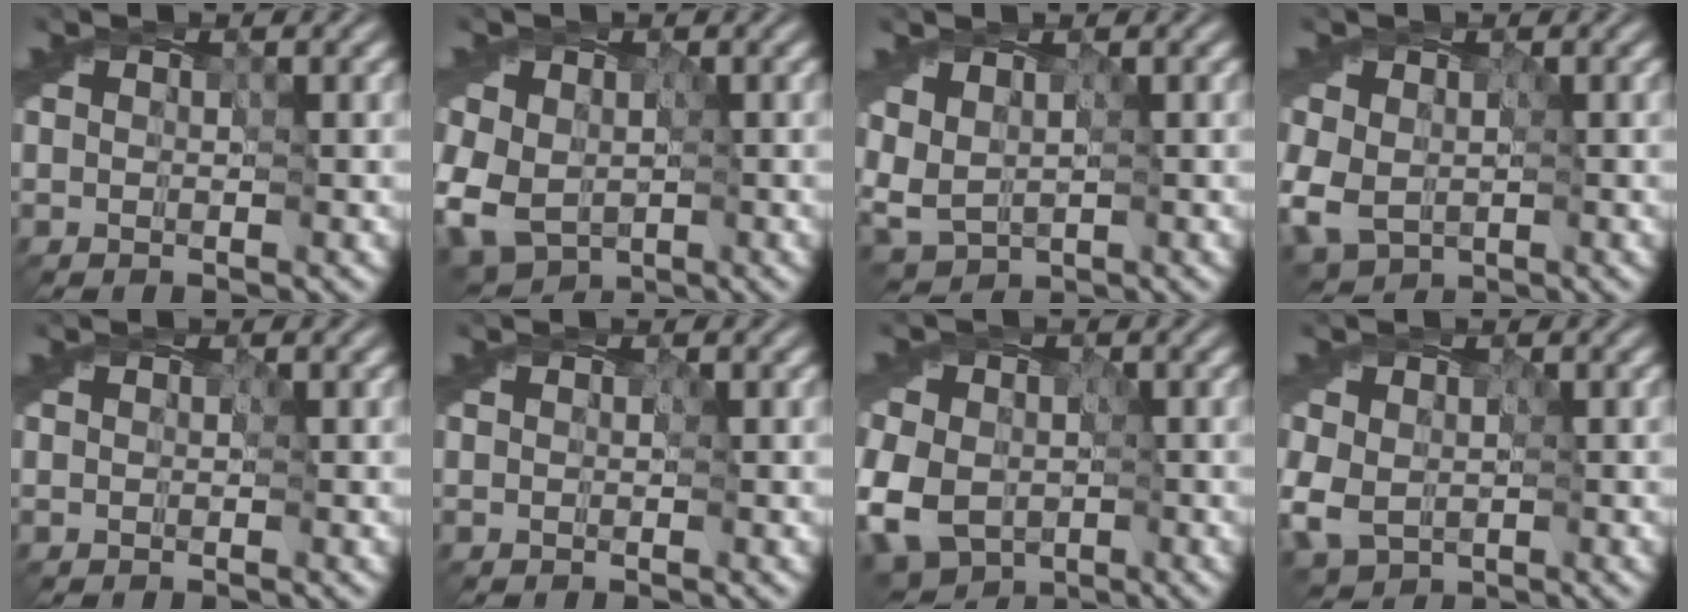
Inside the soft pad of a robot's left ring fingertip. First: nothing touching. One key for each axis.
{"total": 9.0, "fx": -1.7, "fy": 7.1, "fz": 5.2, "tx": -0.119, "ty": -0.013, "tz": -0.046}
{"total": 2.7, "fx": 1.1, "fy": 1.9, "fz": 1.5, "tx": -0.039, "ty": -0.003, "tz": 0.025}
{"total": 5.7, "fx": -1.2, "fy": 4.3, "fz": 3.5, "tx": -0.088, "ty": -0.012, "tz": -0.017}
{"total": 0.0}
{"total": 0.0}
{"total": 9.2, "fx": -2.7, "fy": 7.3, "fz": 5.0, "tx": -0.111, "ty": -0.018, "tz": -0.064}
{"total": 4.8, "fx": -0.9, "fy": 3.7, "fz": 3.0, "tx": -0.077, "ty": -0.011, "tz": -0.013}